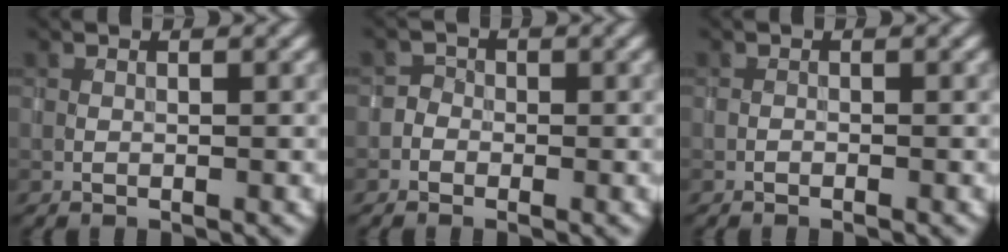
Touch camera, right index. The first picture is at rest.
{"total": 1.3, "force": [-0.7, 1.1, 0.1], "torque": [0.013, 0.011, -0.020]}
{"total": 0.0}